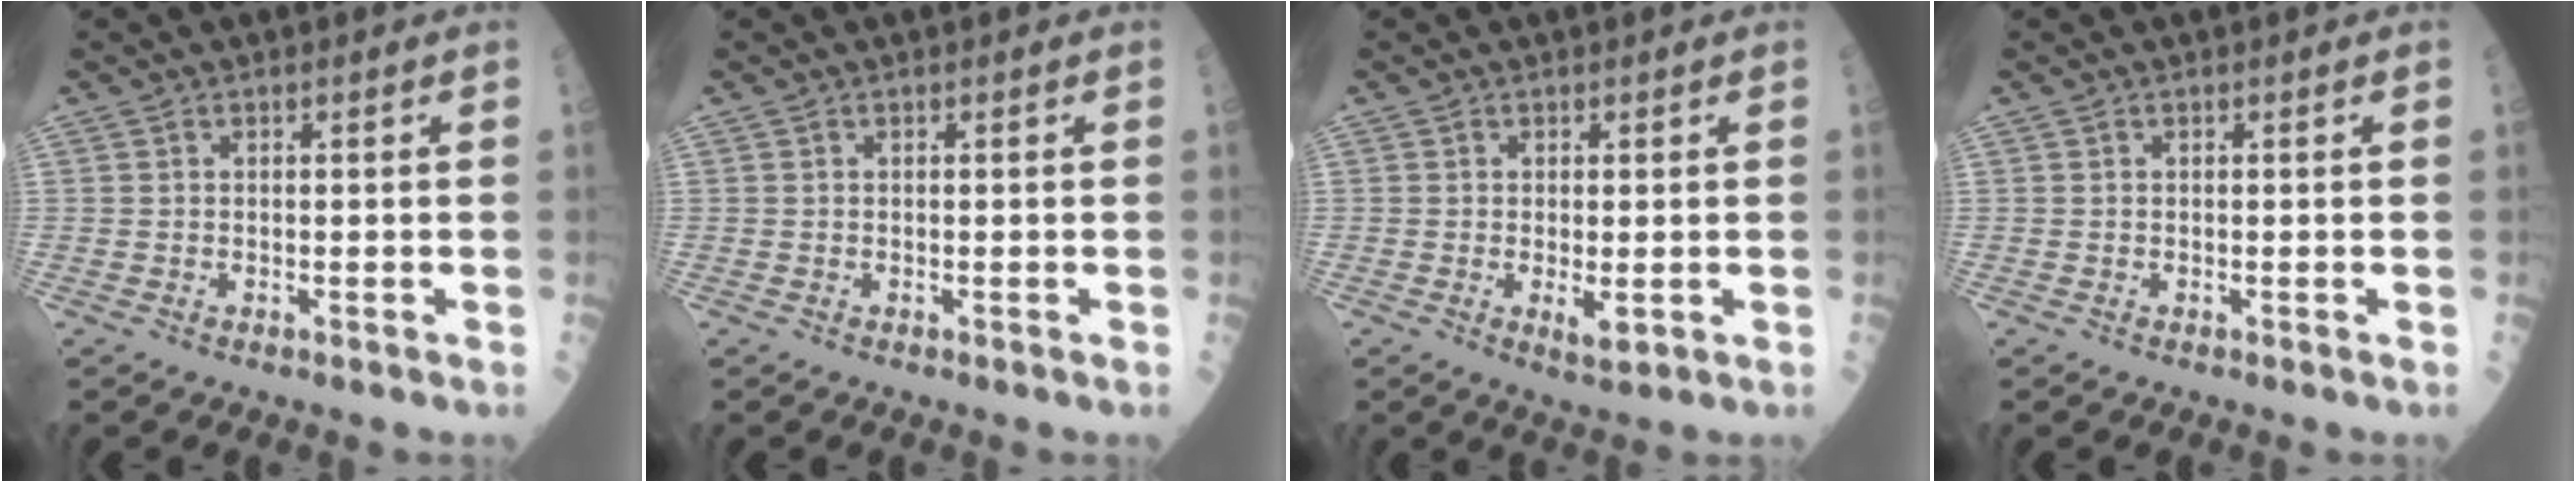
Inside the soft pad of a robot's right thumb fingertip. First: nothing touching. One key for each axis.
{"total": 0.0}
{"total": 2.9, "fx": -0.4, "fy": 1.1, "fz": 2.7, "tx": -0.041, "ty": -0.007, "tz": -0.003}
{"total": 0.0}